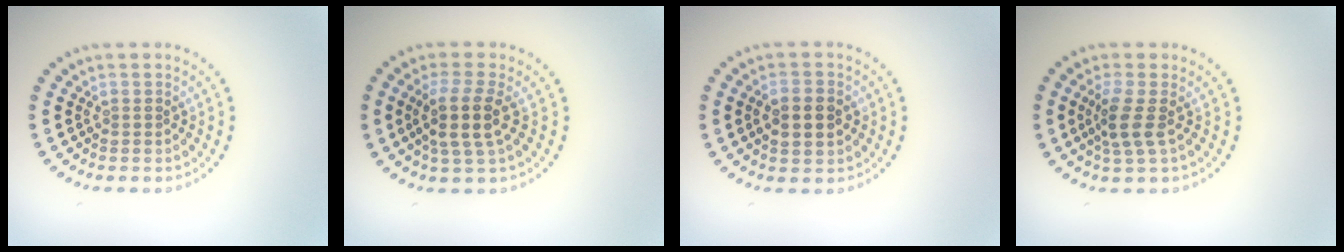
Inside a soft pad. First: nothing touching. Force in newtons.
{"total": 3.7, "press": 3.0, "slide": 2.1}
{"total": 2.9, "press": 2.9, "slide": 0.1}
{"total": 2.7, "press": 2.1, "slide": 1.7}